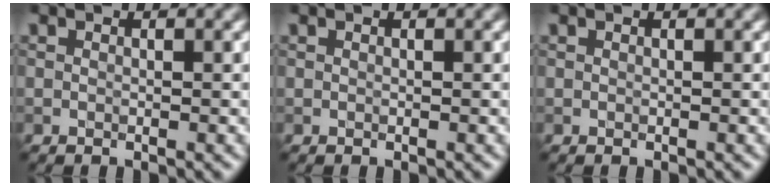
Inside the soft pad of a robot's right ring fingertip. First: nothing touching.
{"total": 0.0}
{"total": 0.0}